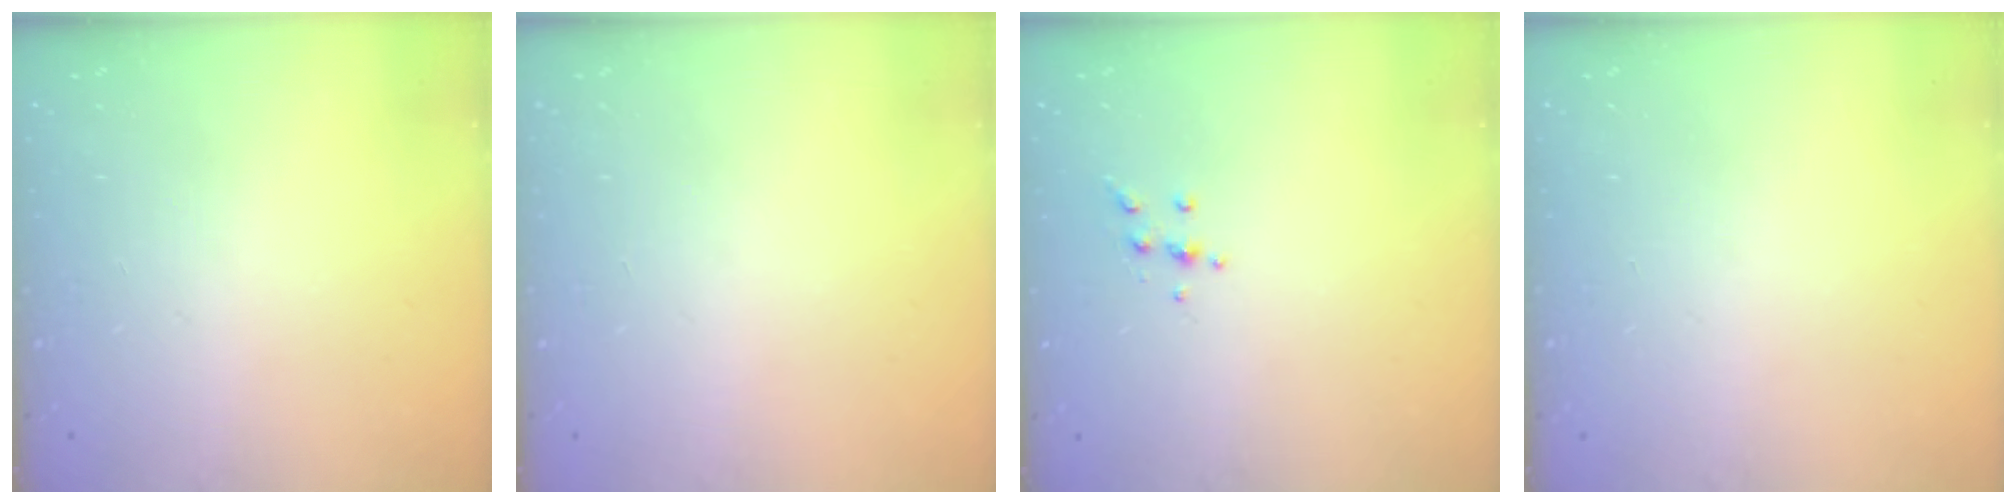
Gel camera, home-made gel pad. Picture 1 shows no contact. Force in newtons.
{"total": 0.0}
{"total": 4.0, "press": 3.8, "slide": 1.0}
{"total": 0.0}